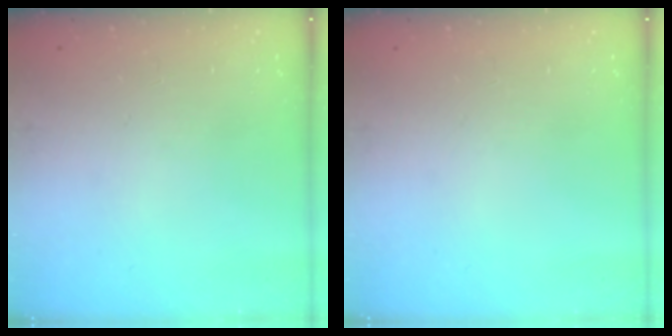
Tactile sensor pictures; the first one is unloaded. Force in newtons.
{"total": 0.0}